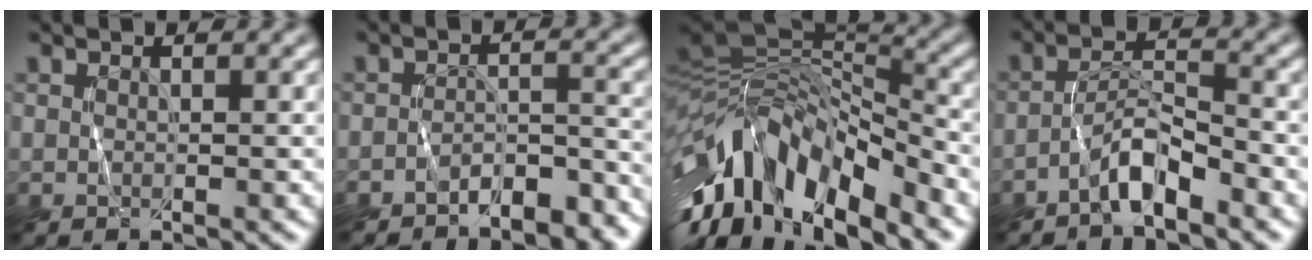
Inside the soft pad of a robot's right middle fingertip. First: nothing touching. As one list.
[{"total": 3.6, "force": [-3.2, 1.1, 1.2], "torque": [-0.013, 0.007, -0.049]}, {"total": 13.0, "force": [-4.8, 6.0, 10.4], "torque": [-0.200, 0.021, -0.081]}, {"total": 3.3, "force": [-2.7, 0.6, 1.7], "torque": [-0.030, 0.015, -0.054]}]